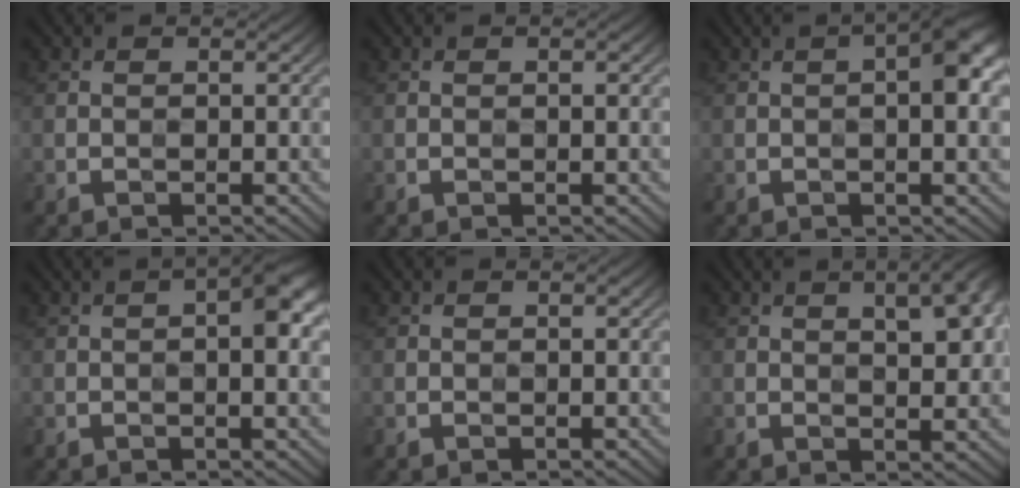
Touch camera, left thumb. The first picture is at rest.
{"total": 0.5, "force": [0.1, 0.0, 0.5], "torque": [-0.007, 0.001, 0.001]}
{"total": 5.6, "force": [0.6, 1.6, 5.4], "torque": [-0.080, 0.013, 0.005]}
{"total": 4.9, "force": [0.6, 1.4, 4.7], "torque": [-0.070, 0.011, 0.005]}
{"total": 0.0}
{"total": 8.6, "force": [3.0, 3.3, 7.3], "torque": [-0.079, 0.021, 0.034]}